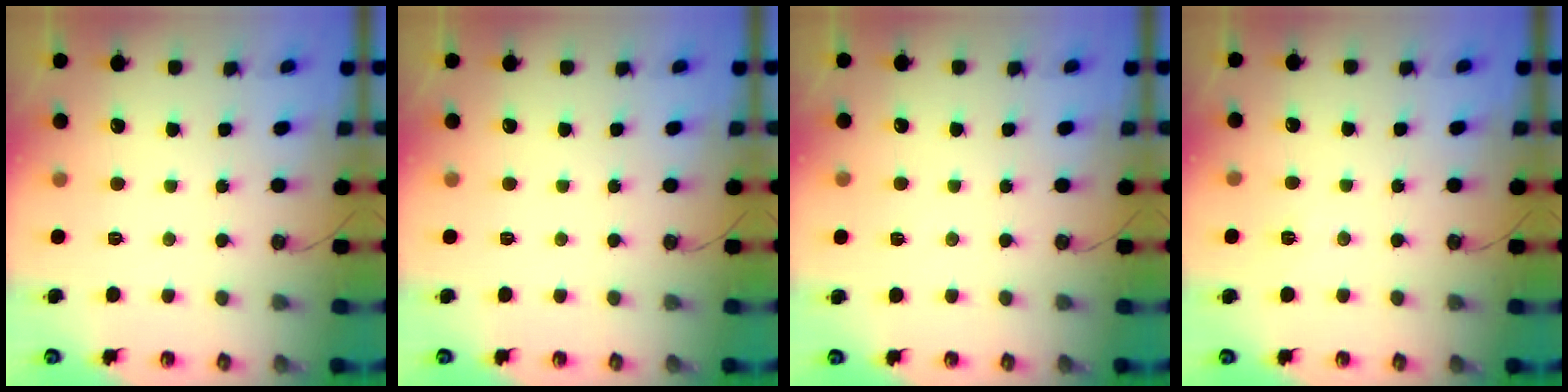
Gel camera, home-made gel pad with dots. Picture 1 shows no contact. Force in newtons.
{"total": 0.0}
{"total": 2.4, "press": 2.2, "slide": 1.1}
{"total": 5.6, "press": 3.5, "slide": 4.4}